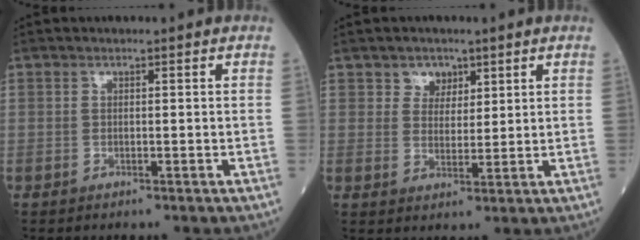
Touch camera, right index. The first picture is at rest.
{"total": 3.5, "force": [2.1, 2.7, 0.9], "torque": [-0.010, 0.003, 0.037]}